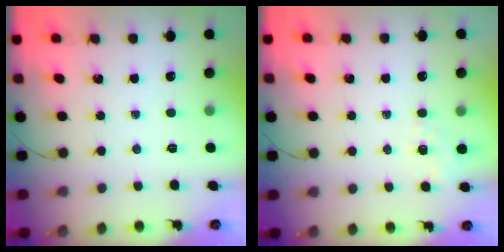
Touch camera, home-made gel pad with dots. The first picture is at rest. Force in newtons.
{"total": 1.7, "press": 1.2, "slide": 1.3}